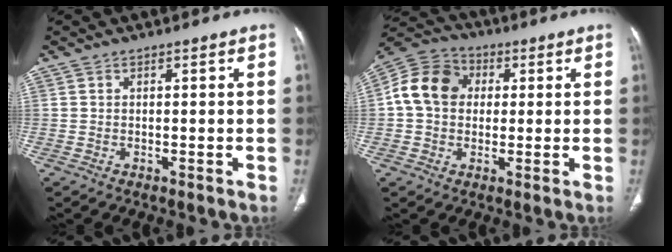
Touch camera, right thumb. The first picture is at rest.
{"total": 11.5, "force": [1.5, 9.3, 6.6], "torque": [-0.107, 0.023, 0.015]}